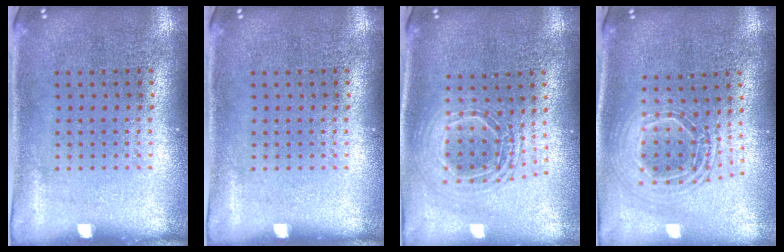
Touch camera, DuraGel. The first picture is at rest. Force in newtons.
{"total": 0.0}
{"total": 1.8, "press": 1.5, "slide": 1.1}
{"total": 1.9, "press": 1.5, "slide": 1.2}